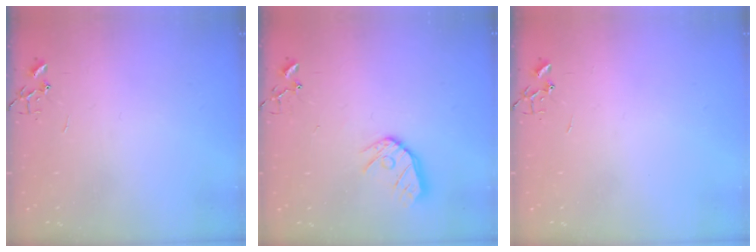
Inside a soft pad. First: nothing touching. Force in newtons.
{"total": 10.8, "press": 10.8, "slide": 0.9}
{"total": 0.0}